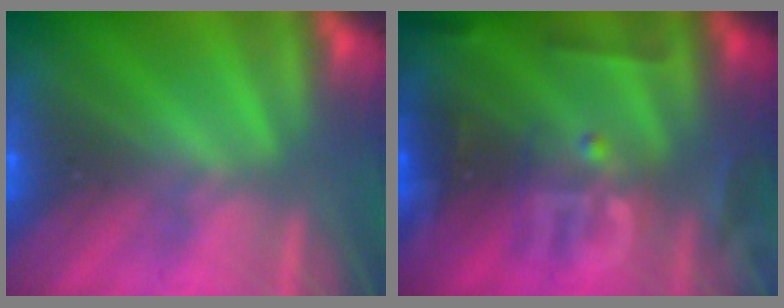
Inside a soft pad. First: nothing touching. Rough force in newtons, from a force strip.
{"total": 2.8}